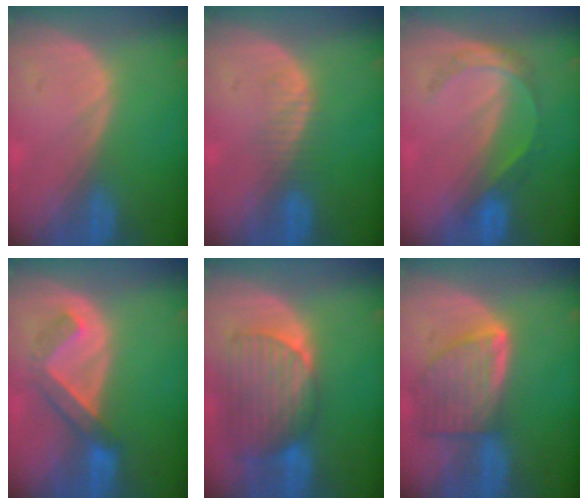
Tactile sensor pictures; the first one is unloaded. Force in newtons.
{"total": 2.3, "press": 2.3, "slide": 0.3}
{"total": 4.4, "press": 4.2, "slide": 1.2}
{"total": 5.0, "press": 4.9, "slide": 1.0}
{"total": 9.4, "press": 8.3, "slide": 4.2}
{"total": 8.0, "press": 7.2, "slide": 3.5}